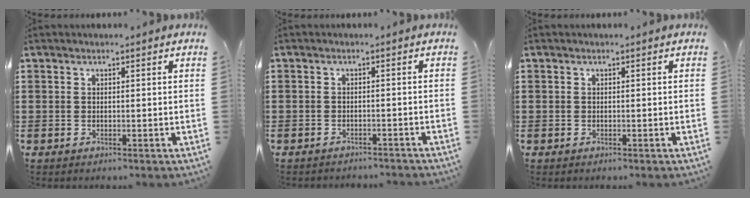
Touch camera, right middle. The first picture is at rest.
{"total": 1.6, "force": [-1.6, 0.2, -0.2], "torque": [-0.002, 0.002, -0.035]}
{"total": 0.0}